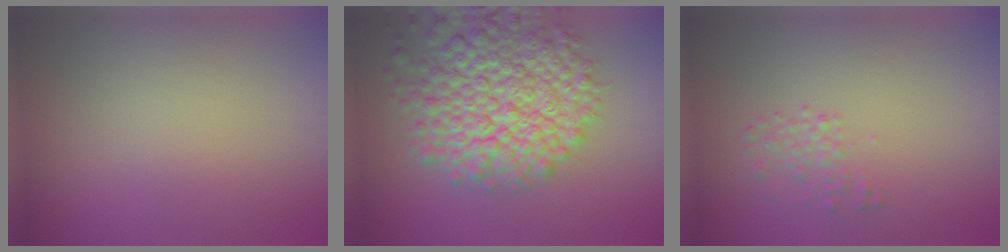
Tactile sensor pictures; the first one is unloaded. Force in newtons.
{"total": 10.1, "press": 10.1, "slide": 0.5}
{"total": 1.5, "press": 1.5, "slide": 0.1}